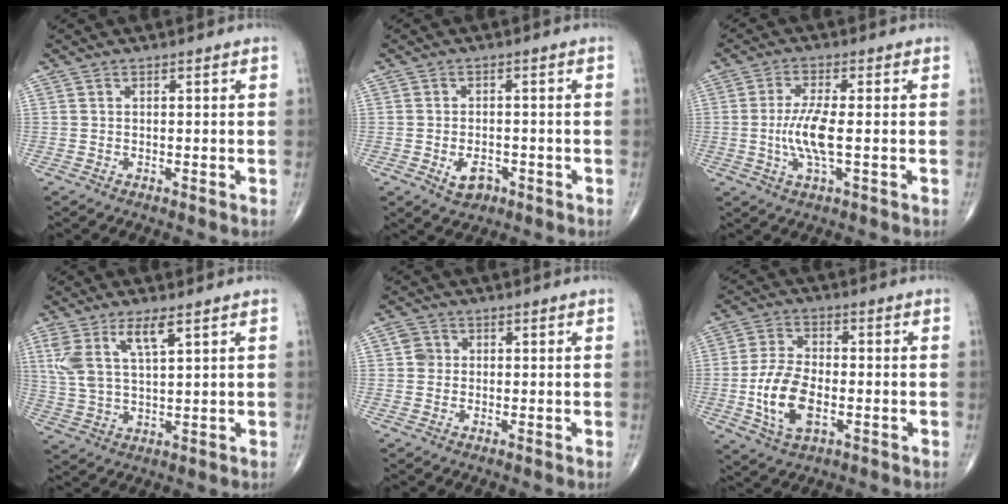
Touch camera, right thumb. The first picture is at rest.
{"total": 4.0, "force": [-1.8, 2.6, 2.5], "torque": [-0.033, 0.006, -0.025]}
{"total": 7.2, "force": [-0.7, 1.7, 6.9], "torque": [-0.154, -0.003, -0.017]}
{"total": 8.4, "force": [4.2, 2.7, 6.8], "torque": [-0.151, -0.012, 0.091]}
{"total": 2.5, "force": [0.3, 2.3, 0.9], "torque": [-0.001, 0.004, 0.002]}
{"total": 11.0, "force": [-2.4, 5.9, 9.0], "torque": [-0.173, 0.006, -0.044]}